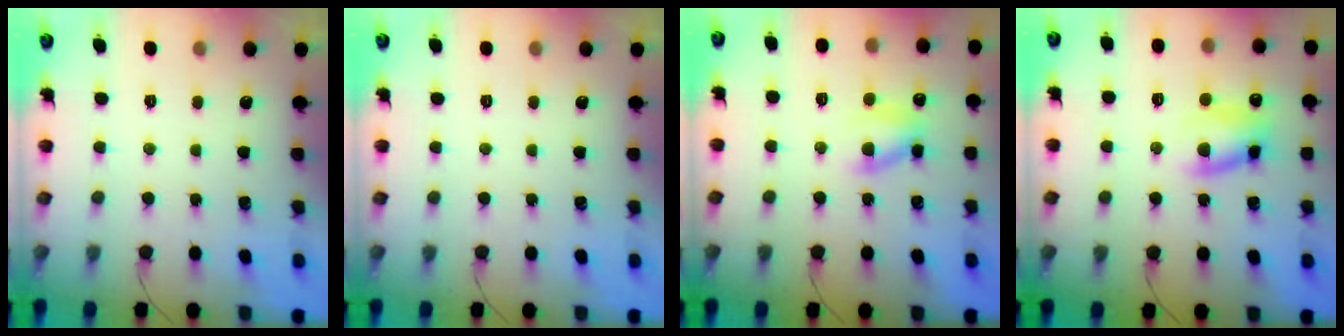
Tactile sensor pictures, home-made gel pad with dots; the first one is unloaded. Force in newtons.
{"total": 0.0}
{"total": 6.9, "press": 6.8, "slide": 1.4}
{"total": 8.5, "press": 8.4, "slide": 1.3}